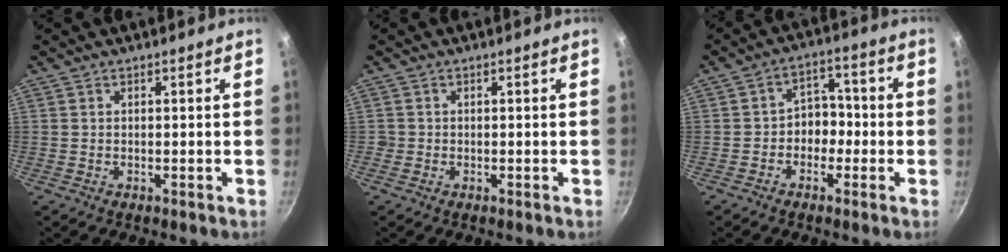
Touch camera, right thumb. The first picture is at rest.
{"total": 1.0, "force": [-0.3, 1.0, 0.0], "torque": [0.005, 0.005, -0.006]}
{"total": 6.3, "force": [-1.4, 4.9, 3.6], "torque": [-0.014, 0.029, -0.037]}